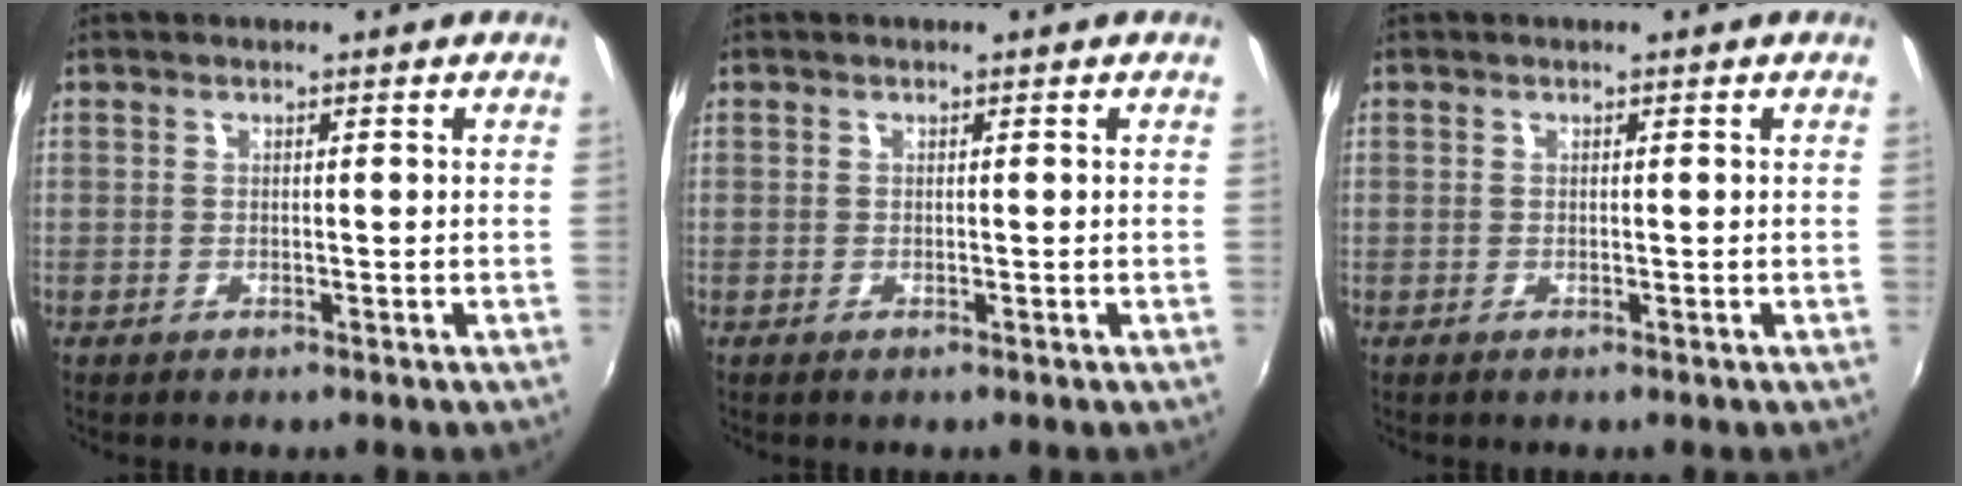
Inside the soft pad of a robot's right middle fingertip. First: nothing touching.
{"total": 0.0}
{"total": 0.0}